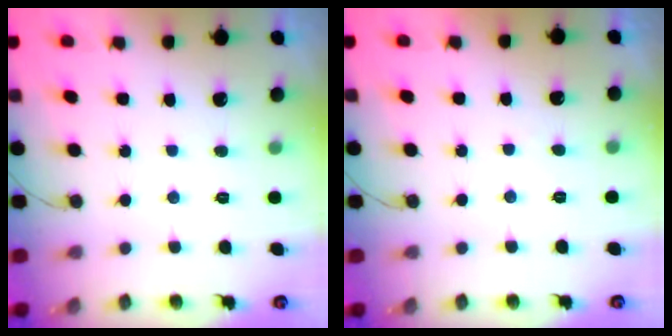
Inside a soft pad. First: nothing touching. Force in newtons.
{"total": 1.1, "press": 1.0, "slide": 0.4}